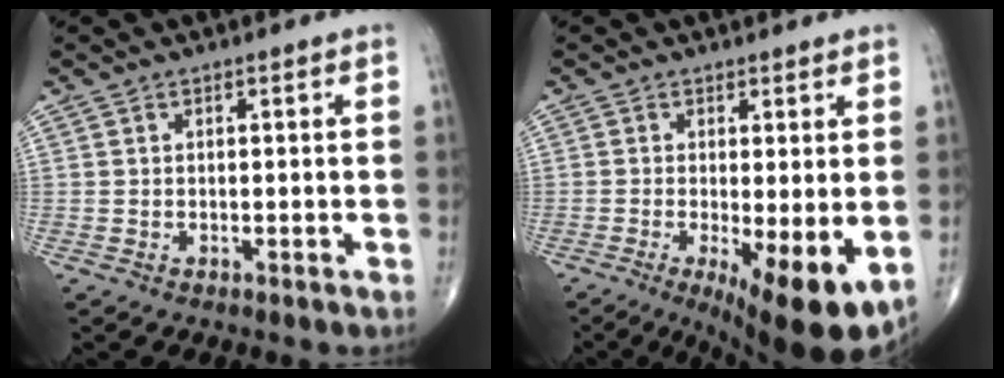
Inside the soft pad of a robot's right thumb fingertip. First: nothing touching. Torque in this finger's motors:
{"motor_torque": [-0.01, 0.82, 0.25, -0.24, 0.14]}